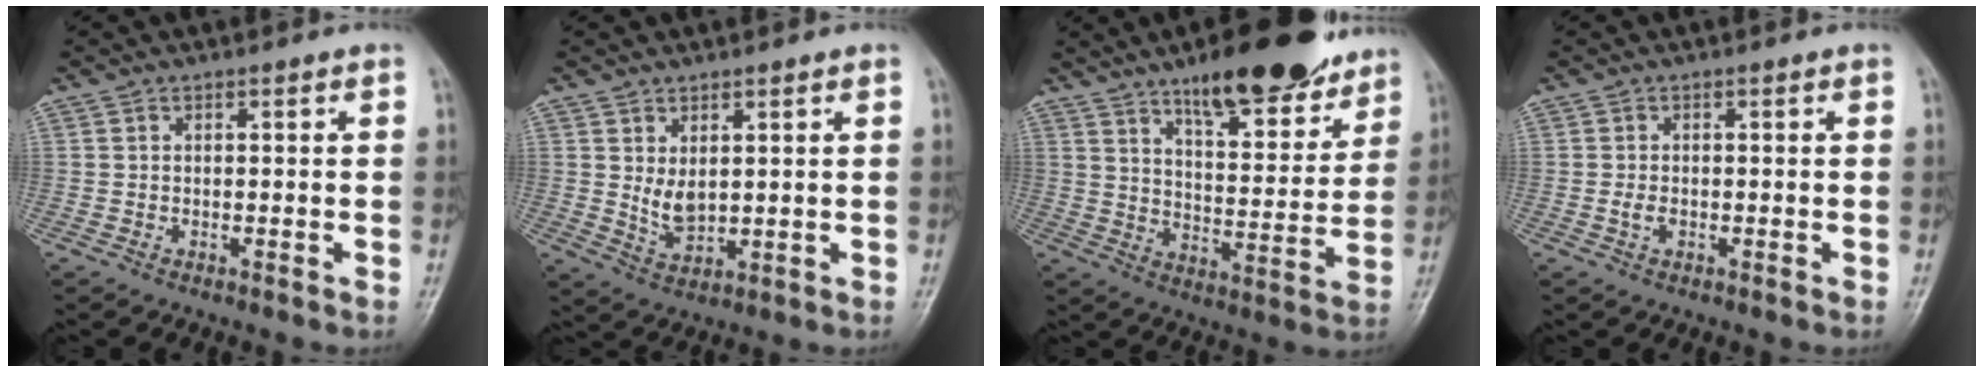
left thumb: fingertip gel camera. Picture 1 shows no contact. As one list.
[{"total": 4.7, "force": [1.4, 2.5, 3.7], "torque": [-0.057, -0.019, 0.035]}, {"total": 18.0, "force": [12.8, 5.7, 11.2], "torque": [-0.119, -0.070, 0.198]}, {"total": 1.6, "force": [-0.3, 1.0, 1.2], "torque": [-0.025, 0.000, -0.008]}]